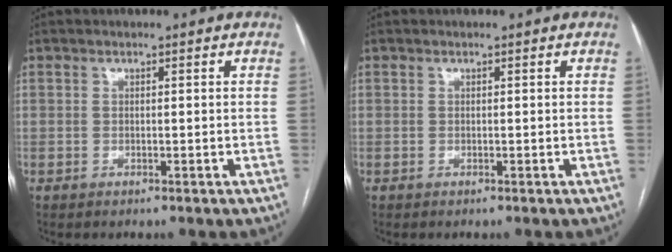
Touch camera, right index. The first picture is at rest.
{"total": 0.0}